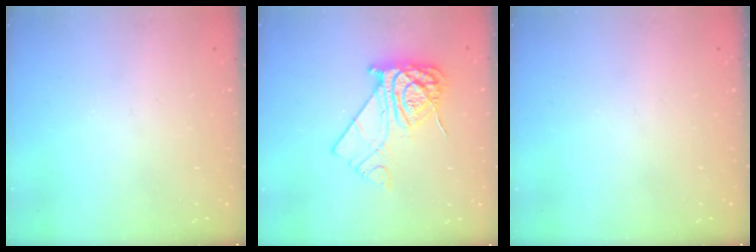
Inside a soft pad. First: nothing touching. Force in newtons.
{"total": 12.8, "press": 12.7, "slide": 1.2}
{"total": 0.0}